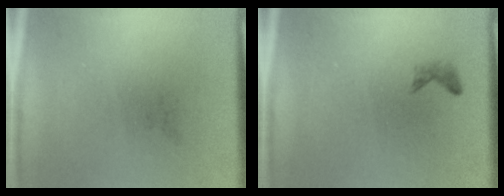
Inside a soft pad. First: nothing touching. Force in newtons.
{"total": 0.7}